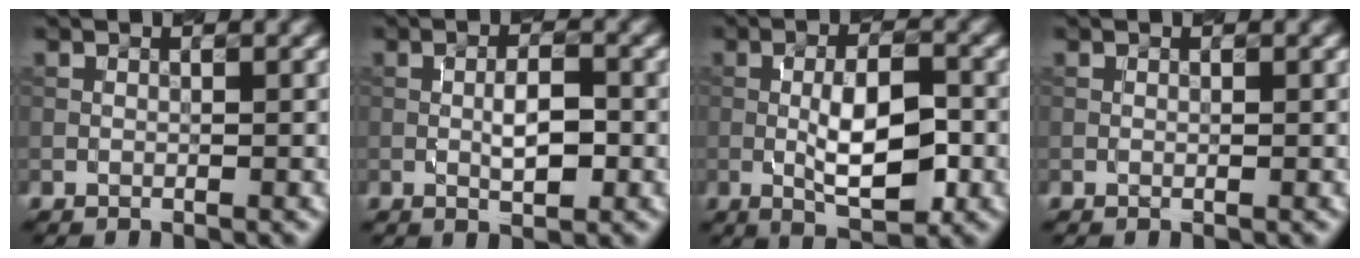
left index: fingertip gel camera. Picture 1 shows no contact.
{"total": 3.3, "force": [-0.3, 1.1, 3.1], "torque": [-0.054, 0.002, -0.004]}
{"total": 6.4, "force": [-1.0, 2.3, 5.9], "torque": [-0.102, 0.001, -0.016]}
{"total": 0.0}